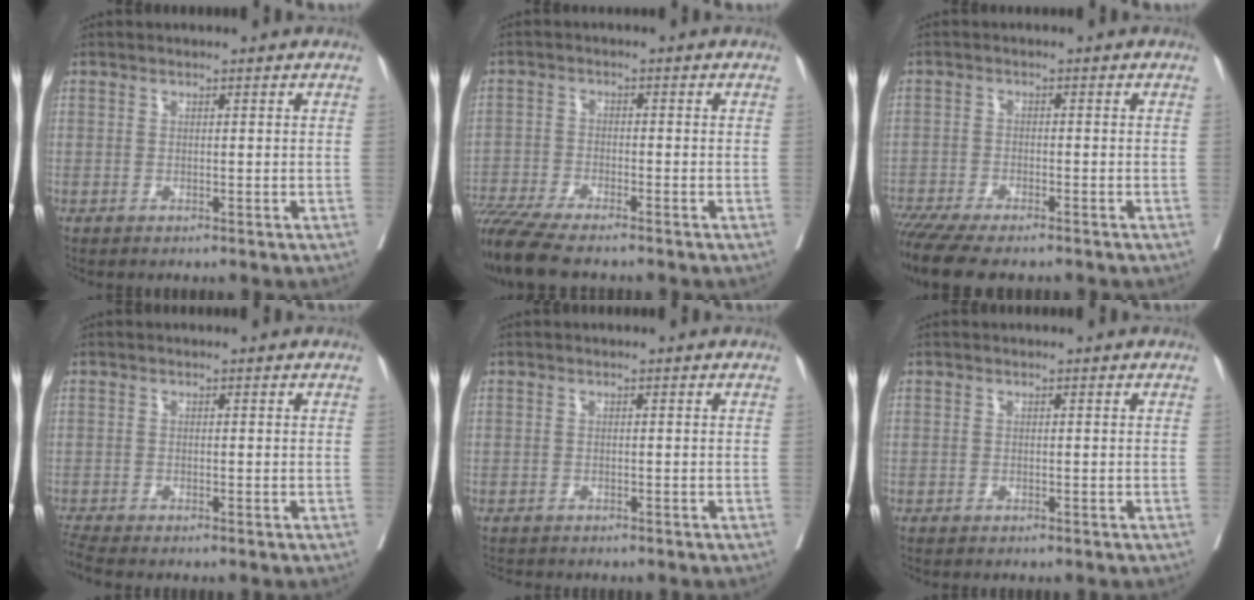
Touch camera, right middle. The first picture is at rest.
{"total": 9.7, "force": [-8.3, 0.6, 5.0], "torque": [-0.091, -0.023, -0.143]}
{"total": 10.9, "force": [-9.1, 2.0, 5.7], "torque": [-0.100, -0.016, -0.147]}
{"total": 2.2, "force": [-2.1, -0.6, 0.4], "torque": [-0.017, -0.013, -0.045]}
{"total": 2.5, "force": [-2.3, 0.6, 0.8], "torque": [-0.014, -0.005, -0.034]}
{"total": 0.9, "force": [-0.8, 0.1, 0.4], "torque": [-0.012, -0.004, -0.012]}